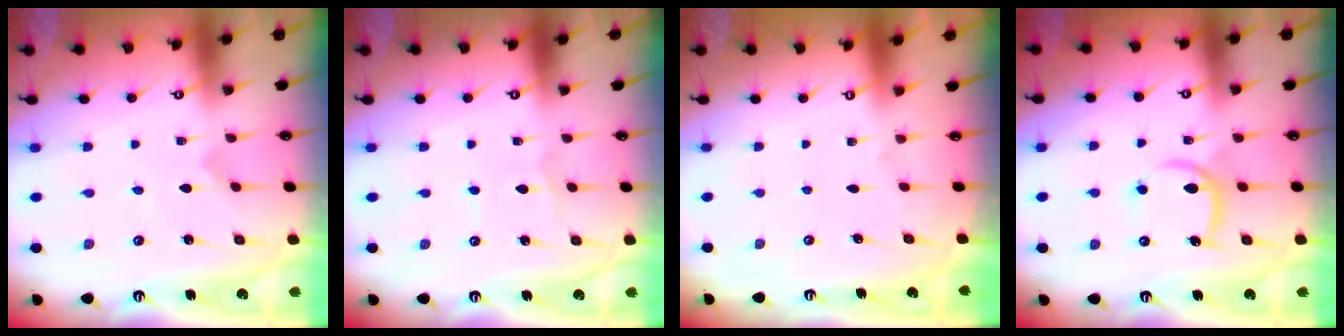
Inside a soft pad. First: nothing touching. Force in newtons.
{"total": 1.3, "press": 1.3, "slide": 0.1}
{"total": 0.0}
{"total": 9.0, "press": 9.0, "slide": 0.5}